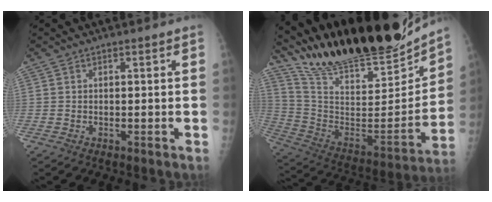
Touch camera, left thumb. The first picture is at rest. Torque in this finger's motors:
{"motor_torque": [1.96, -1.68, 1.08, -1.68, 0.09]}